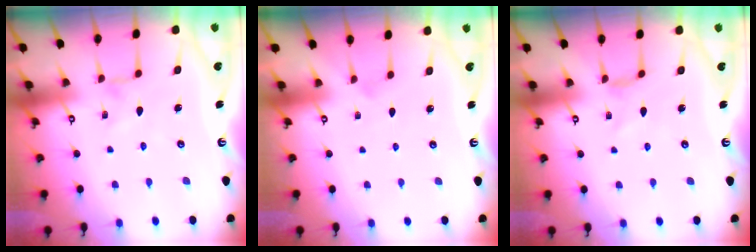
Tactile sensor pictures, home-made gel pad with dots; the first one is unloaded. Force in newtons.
{"total": 0.0}
{"total": 2.3, "press": 2.3, "slide": 0.4}